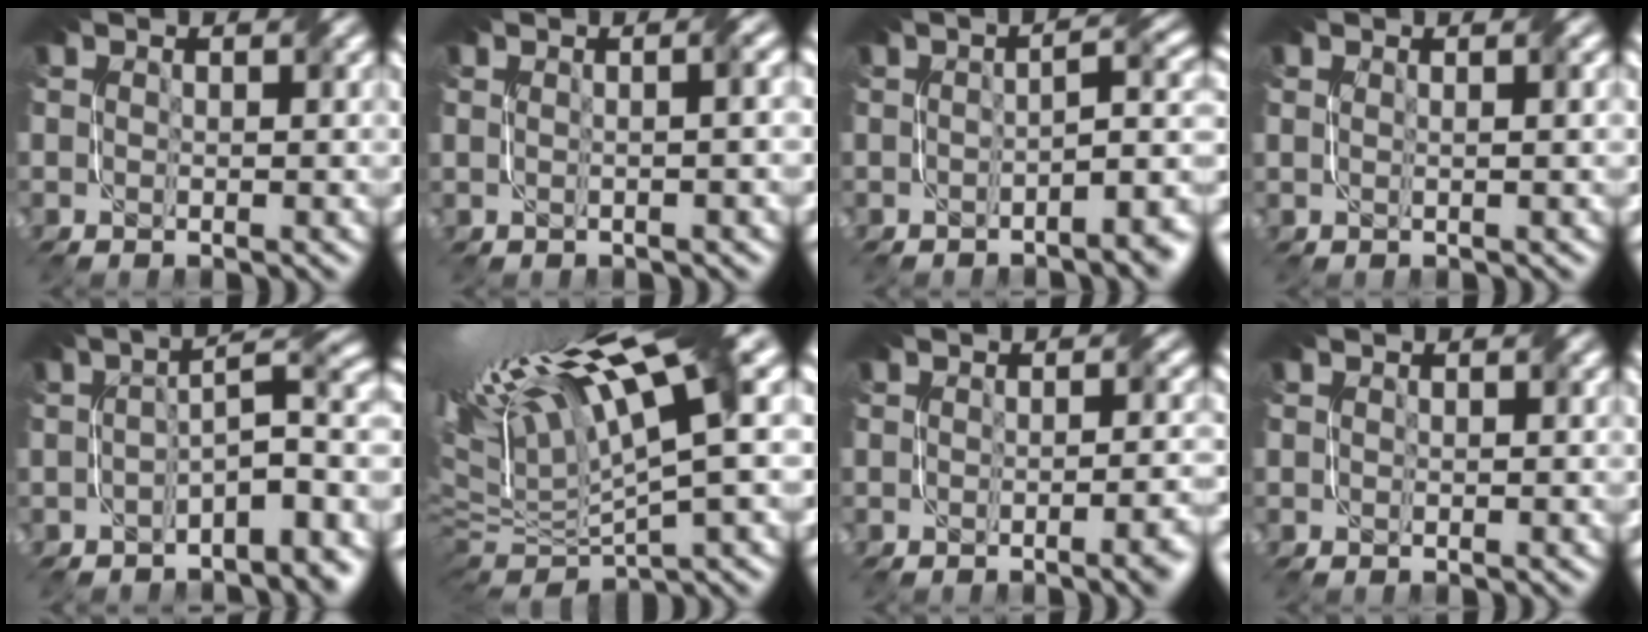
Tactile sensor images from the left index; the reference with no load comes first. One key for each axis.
{"total": 3.6, "fx": 0.7, "fy": 1.8, "fz": 3.0, "tx": -0.013, "ty": 0.022, "tz": -0.011}
{"total": 6.0, "fx": -2.2, "fy": 1.8, "fz": 5.3, "tx": -0.053, "ty": 0.010, "tz": -0.033}
{"total": 1.6, "fx": 0.6, "fy": 0.6, "fz": 1.4, "tx": -0.015, "ty": 0.001, "tz": -0.001}
{"total": 8.1, "fx": -2.8, "fy": 2.9, "fz": 7.0, "tx": -0.084, "ty": 0.013, "tz": -0.047}
{"total": 13.9, "fx": 5.1, "fy": 3.4, "fz": 12.5, "tx": -0.233, "ty": 0.033, "tz": 0.098}
{"total": 3.7, "fx": -1.3, "fy": 1.2, "fz": 3.2, "tx": -0.014, "ty": 0.004, "tz": -0.014}
{"total": 0.0}